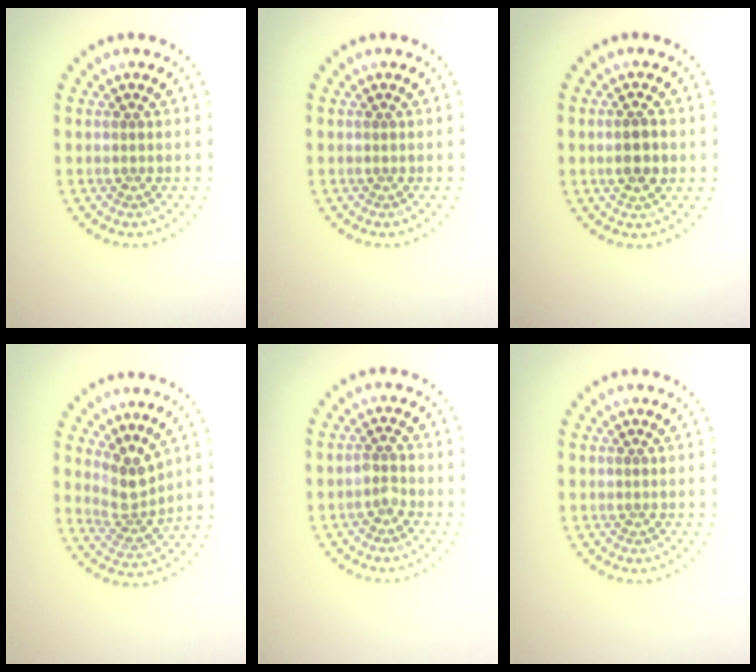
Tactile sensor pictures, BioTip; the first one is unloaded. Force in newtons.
{"total": 0.0}
{"total": 2.5, "press": 2.5, "slide": 0.6}
{"total": 2.9, "press": 2.2, "slide": 1.9}
{"total": 1.3, "press": 1.2, "slide": 0.6}
{"total": 0.0}